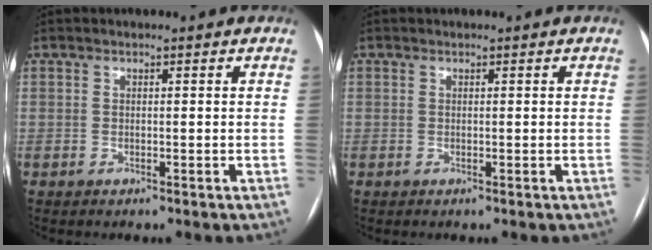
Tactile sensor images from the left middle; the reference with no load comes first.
{"total": 0.0}